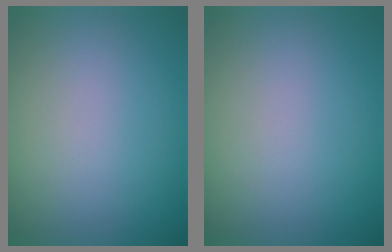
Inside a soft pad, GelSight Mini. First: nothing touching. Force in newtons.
{"total": 0.0}